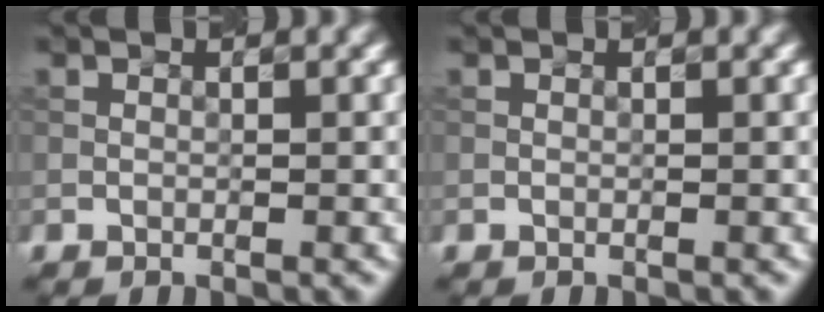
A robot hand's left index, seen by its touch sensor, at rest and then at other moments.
{"total": 0.0}